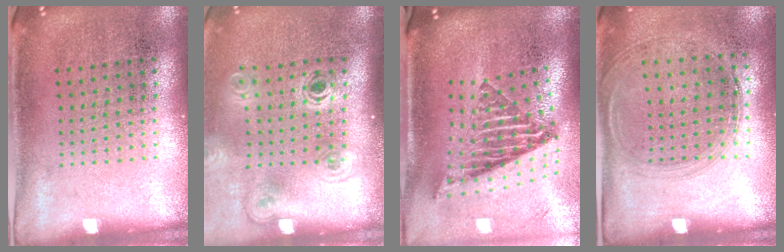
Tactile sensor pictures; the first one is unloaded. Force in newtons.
{"total": 1.9, "press": 1.3, "slide": 1.4}
{"total": 2.7, "press": 1.7, "slide": 2.1}
{"total": 1.3, "press": 1.2, "slide": 0.5}